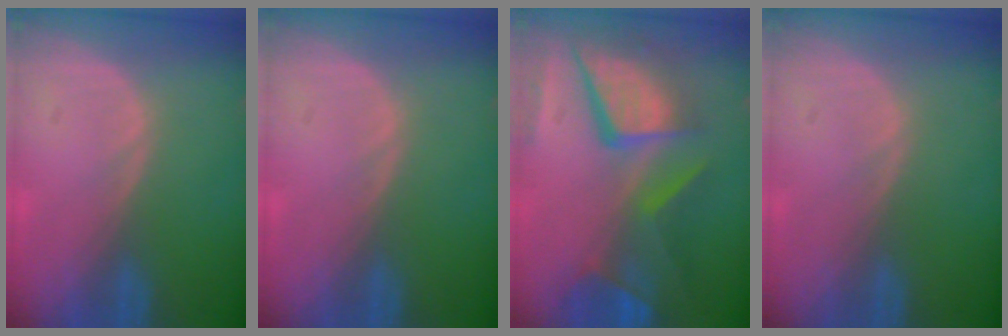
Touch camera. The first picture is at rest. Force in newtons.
{"total": 0.0}
{"total": 12.2, "press": 10.0, "slide": 7.0}
{"total": 0.0}